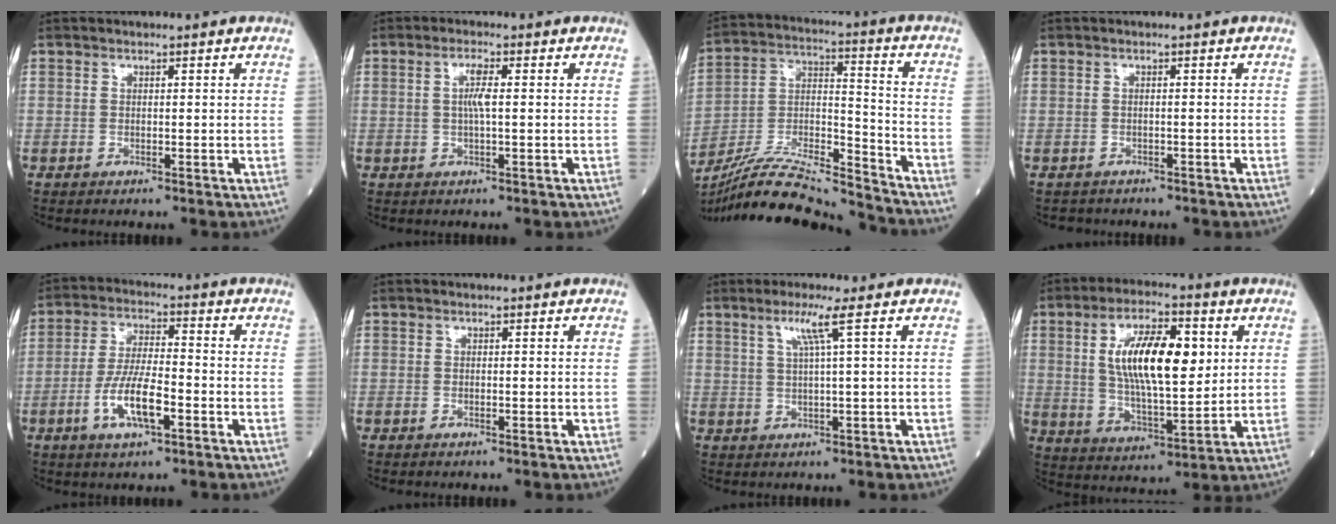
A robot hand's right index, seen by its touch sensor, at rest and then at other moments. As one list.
[{"total": 2.9, "force": [0.3, 0.2, 2.8], "torque": [-0.057, 0.002, 0.005]}, {"total": 19.5, "force": [-18.5, 0.3, 6.2], "torque": [-0.132, 0.006, -0.319]}, {"total": 2.0, "force": [-1.8, 1.0, 0.0], "torque": [-0.010, 0.000, -0.027]}, {"total": 8.9, "force": [-3.3, 2.2, 8.0], "torque": [-0.160, -0.002, -0.061]}, {"total": 0.0}, {"total": 3.9, "force": [1.7, -1.1, 3.3], "torque": [-0.071, -0.001, 0.036]}, {"total": 14.3, "force": [3.2, 4.6, 13.2], "torque": [-0.243, 0.008, 0.055]}]